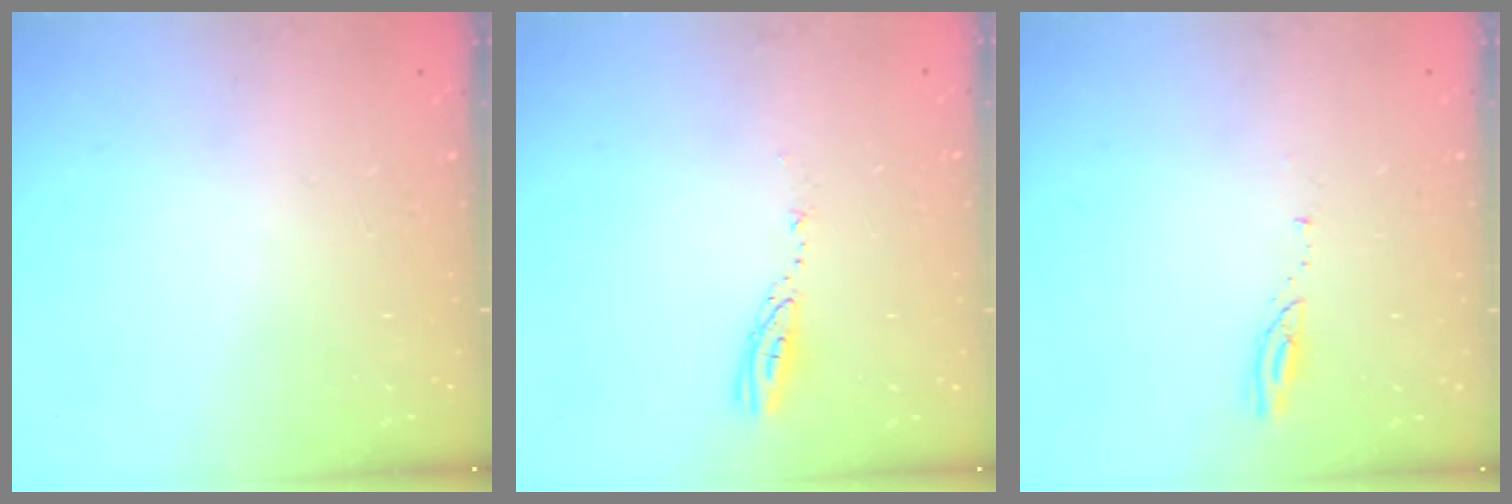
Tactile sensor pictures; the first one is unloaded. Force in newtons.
{"total": 3.5, "press": 3.5, "slide": 0.2}
{"total": 4.4, "press": 4.3, "slide": 0.7}